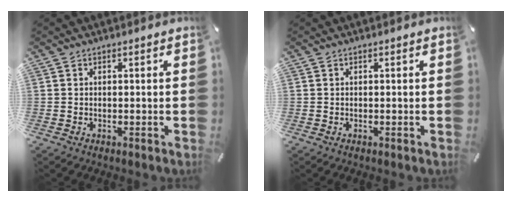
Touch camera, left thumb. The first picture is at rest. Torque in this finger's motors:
{"motor_torque": [0.02, 0.02, -0.01, 0.01, 0.00]}